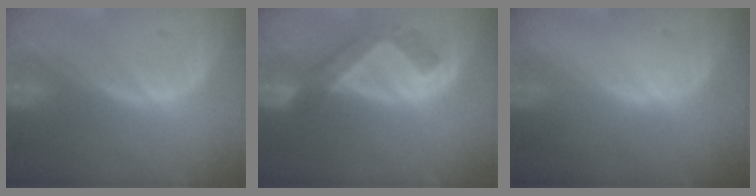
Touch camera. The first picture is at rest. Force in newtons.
{"total": 5.1, "press": 4.8, "slide": 1.6}
{"total": 0.0}